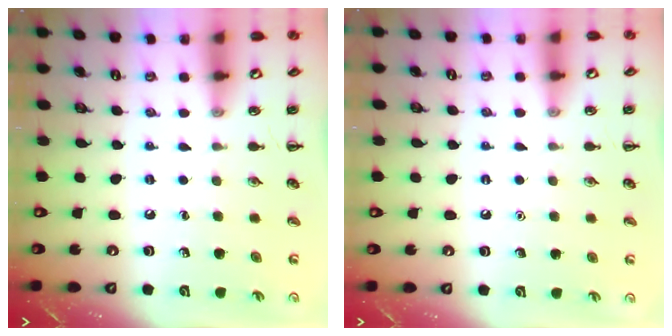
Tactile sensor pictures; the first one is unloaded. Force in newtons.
{"total": 1.6, "press": 1.6, "slide": 0.1}